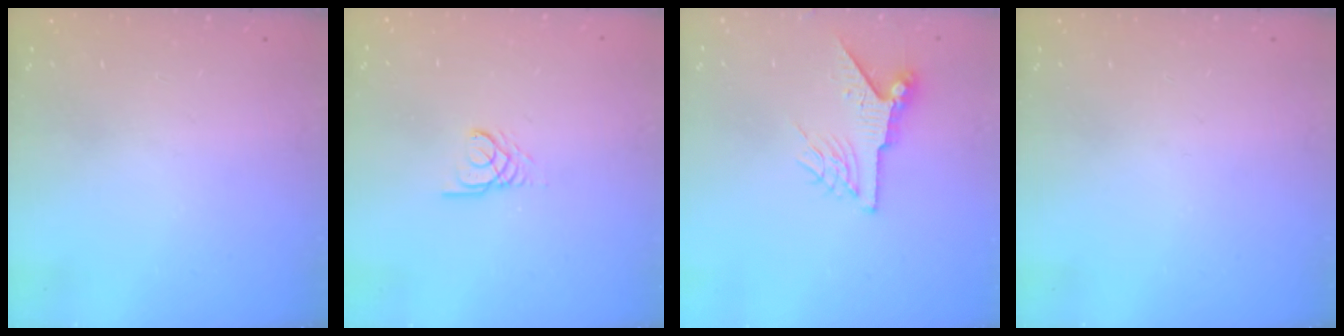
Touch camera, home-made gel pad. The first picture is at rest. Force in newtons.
{"total": 2.3, "press": 2.3, "slide": 0.1}
{"total": 7.4, "press": 7.4, "slide": 0.9}
{"total": 0.0}